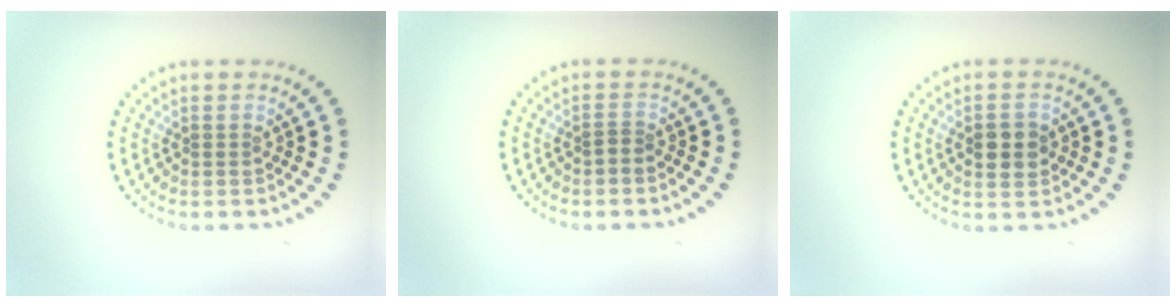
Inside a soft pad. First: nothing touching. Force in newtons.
{"total": 0.6, "press": 0.4, "slide": 0.5}
{"total": 2.9, "press": 2.9, "slide": 0.1}